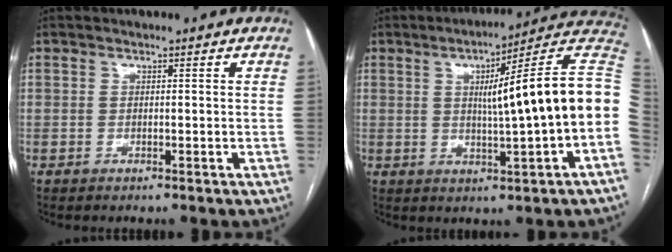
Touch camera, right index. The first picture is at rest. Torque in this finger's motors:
{"motor_torque": [1.85, -0.03, 0.59, 0.20]}